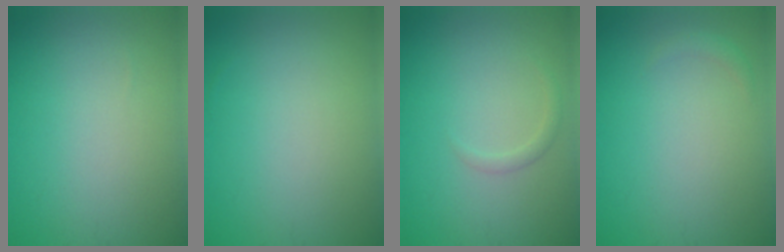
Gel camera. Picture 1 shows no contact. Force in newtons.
{"total": 0.0}
{"total": 0.9, "press": 0.9, "slide": 0.0}
{"total": 0.7, "press": 0.7, "slide": 0.1}